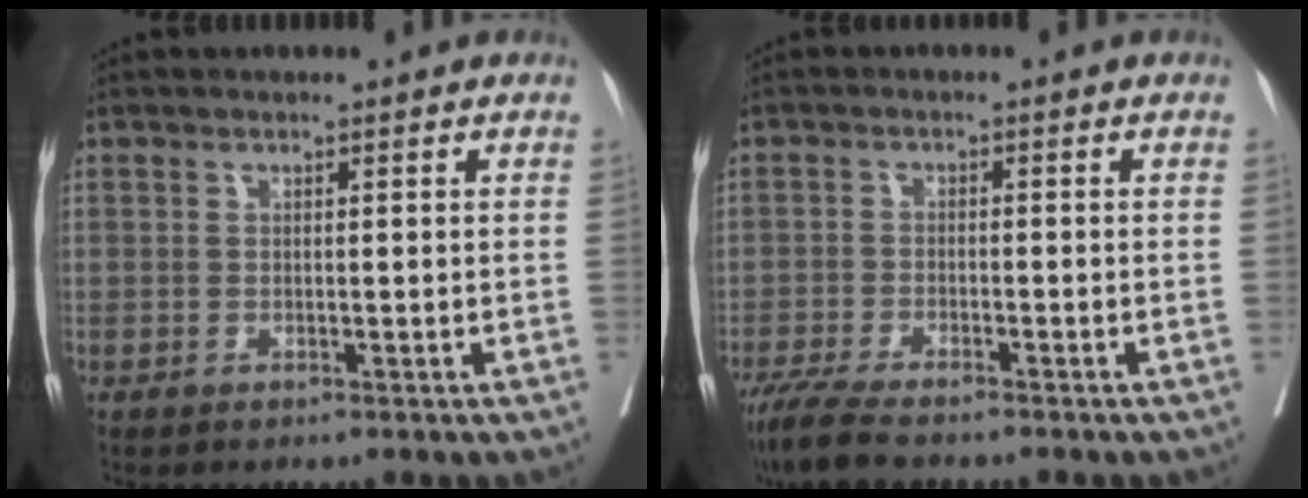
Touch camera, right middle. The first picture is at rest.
{"total": 6.9, "force": [-5.6, 1.0, 3.9], "torque": [-0.071, -0.018, -0.099]}